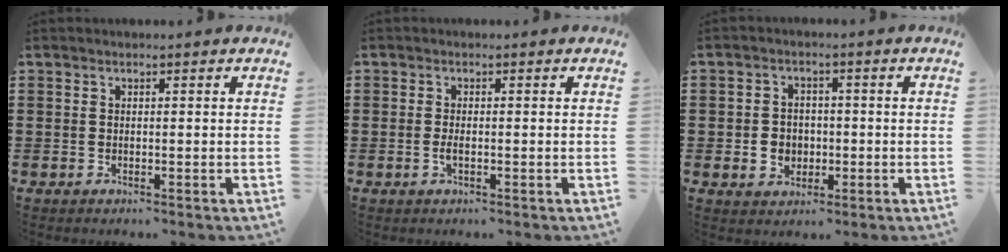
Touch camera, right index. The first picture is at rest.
{"total": 1.4, "force": [-0.5, 0.2, 1.3], "torque": [-0.032, -0.006, -0.010]}
{"total": 3.4, "force": [-0.8, 3.0, 1.5], "torque": [-0.031, 0.000, -0.019]}